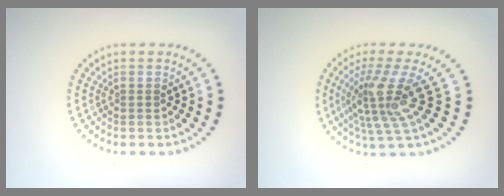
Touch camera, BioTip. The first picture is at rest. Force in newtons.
{"total": 4.6, "press": 3.2, "slide": 3.4}